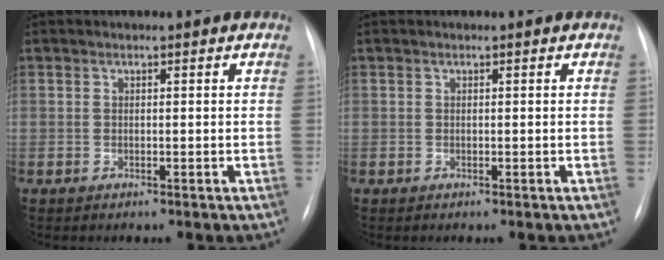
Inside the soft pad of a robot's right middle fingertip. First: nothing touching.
{"total": 0.0}